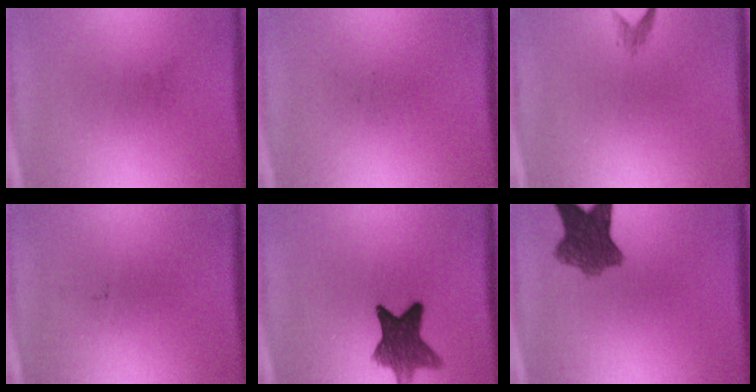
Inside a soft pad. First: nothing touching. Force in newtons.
{"total": 0.0}
{"total": 1.1}
{"total": 0.0}
{"total": 9.9}
{"total": 7.9}